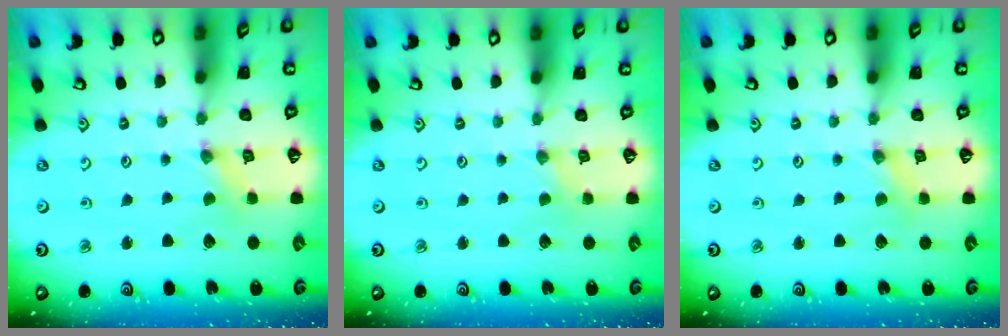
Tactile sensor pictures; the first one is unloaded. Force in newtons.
{"total": 0.0}
{"total": 1.9, "press": 1.9, "slide": 0.3}